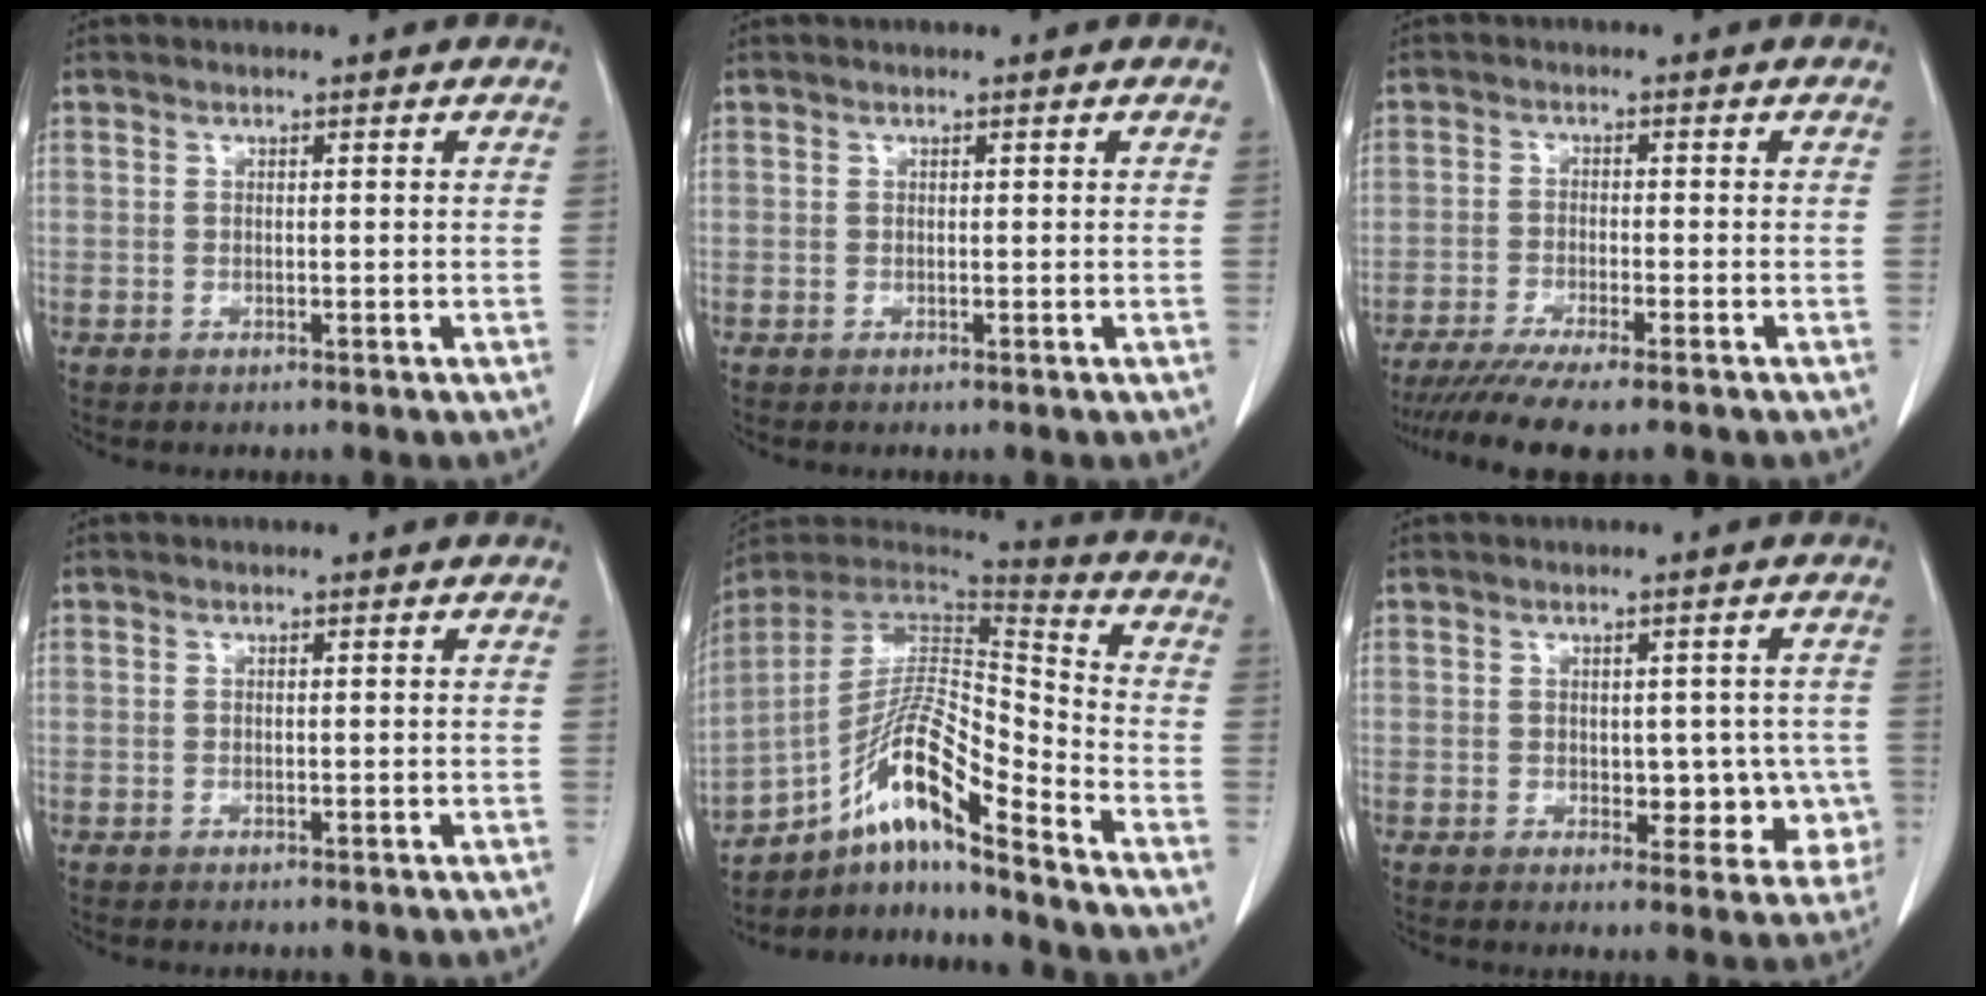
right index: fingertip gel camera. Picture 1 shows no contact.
{"total": 0.0}
{"total": 9.6, "force": [-7.9, 0.1, 5.4], "torque": [-0.074, -0.021, -0.125]}
{"total": 0.0}
{"total": 15.7, "force": [-10.7, 1.6, 11.5], "torque": [-0.209, 0.017, -0.187]}
{"total": 6.9, "force": [-0.9, 4.2, 5.5], "torque": [-0.044, 0.013, -0.004]}